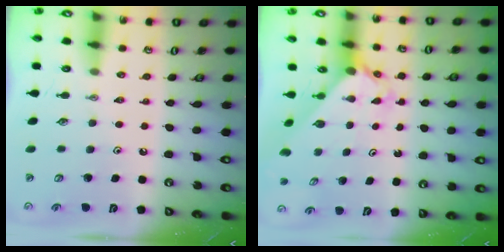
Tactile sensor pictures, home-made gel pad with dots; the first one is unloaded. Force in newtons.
{"total": 2.4, "press": 2.3, "slide": 0.2}